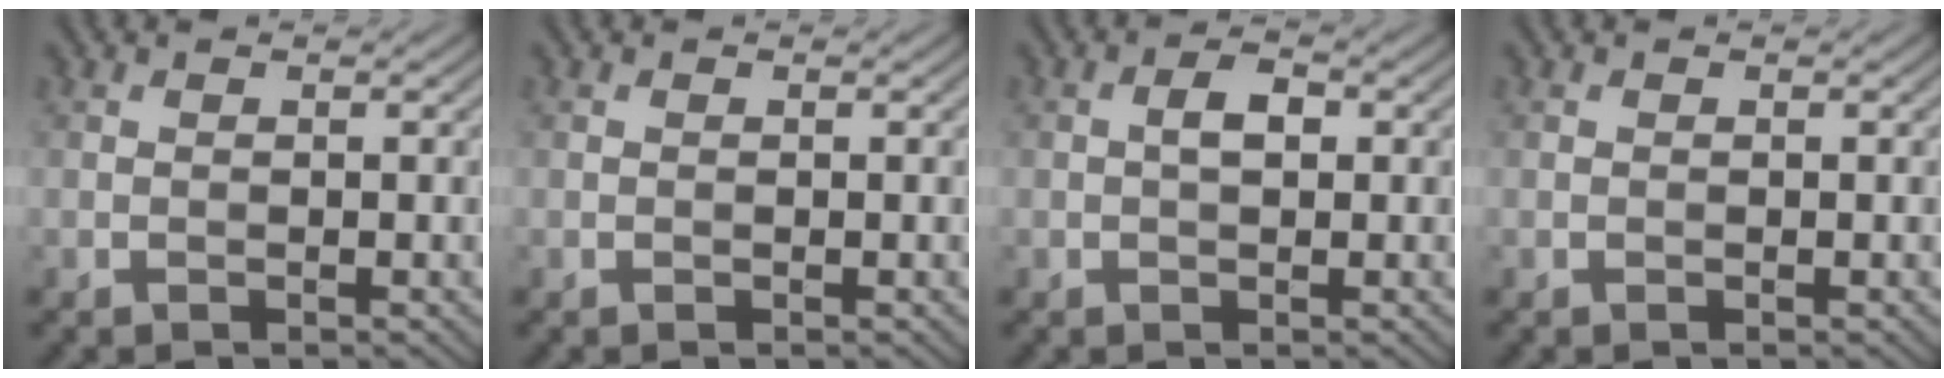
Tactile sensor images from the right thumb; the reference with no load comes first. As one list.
[{"total": 0.0}, {"total": 2.3, "force": [0.2, 1.2, 1.9], "torque": [-0.034, 0.006, 0.000]}, {"total": 0.0}]